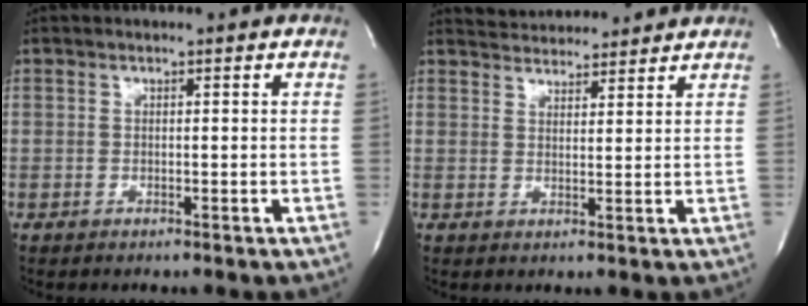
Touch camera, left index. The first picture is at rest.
{"total": 7.4, "force": [7.3, 1.1, 1.1], "torque": [-0.020, 0.019, 0.103]}